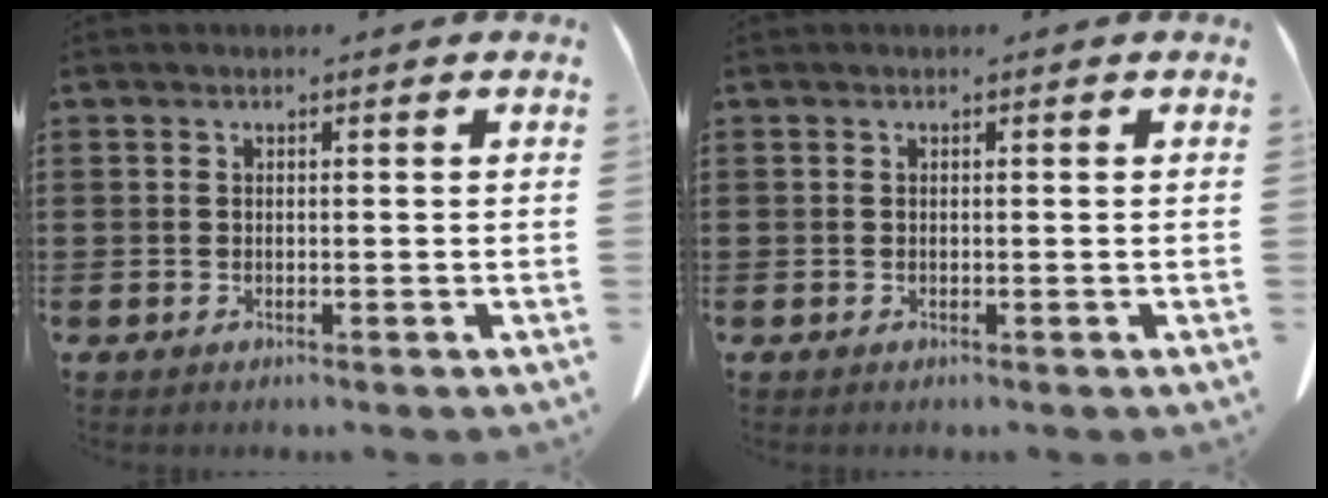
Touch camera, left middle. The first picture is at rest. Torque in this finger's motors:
{"motor_torque": [0.07, -0.07, 0.00, 0.01]}